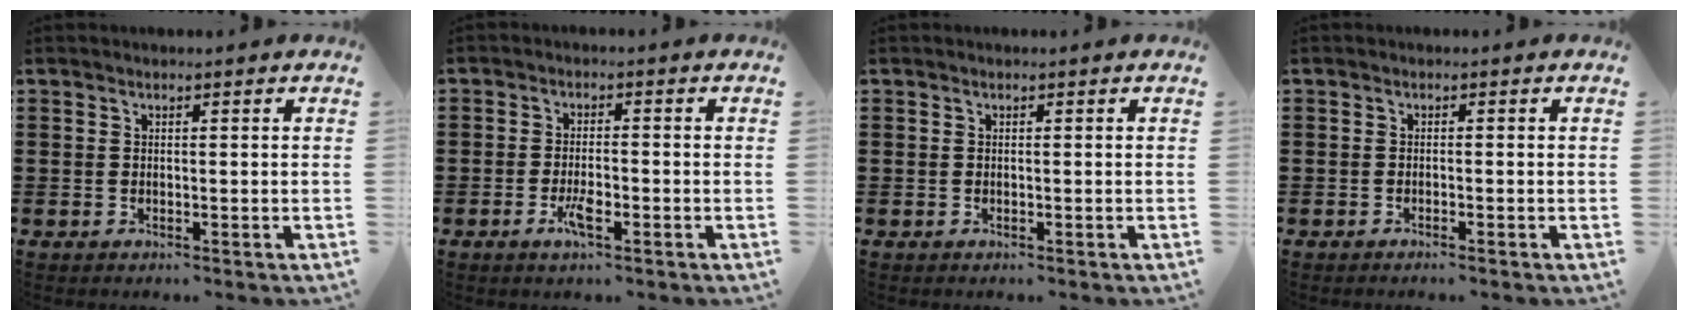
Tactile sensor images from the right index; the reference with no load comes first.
{"total": 3.8, "force": [-1.6, 0.9, 3.3], "torque": [-0.067, -0.002, -0.033]}
{"total": 0.0}
{"total": 0.7, "force": [-0.6, 0.0, 0.4], "torque": [-0.008, -0.002, -0.011]}